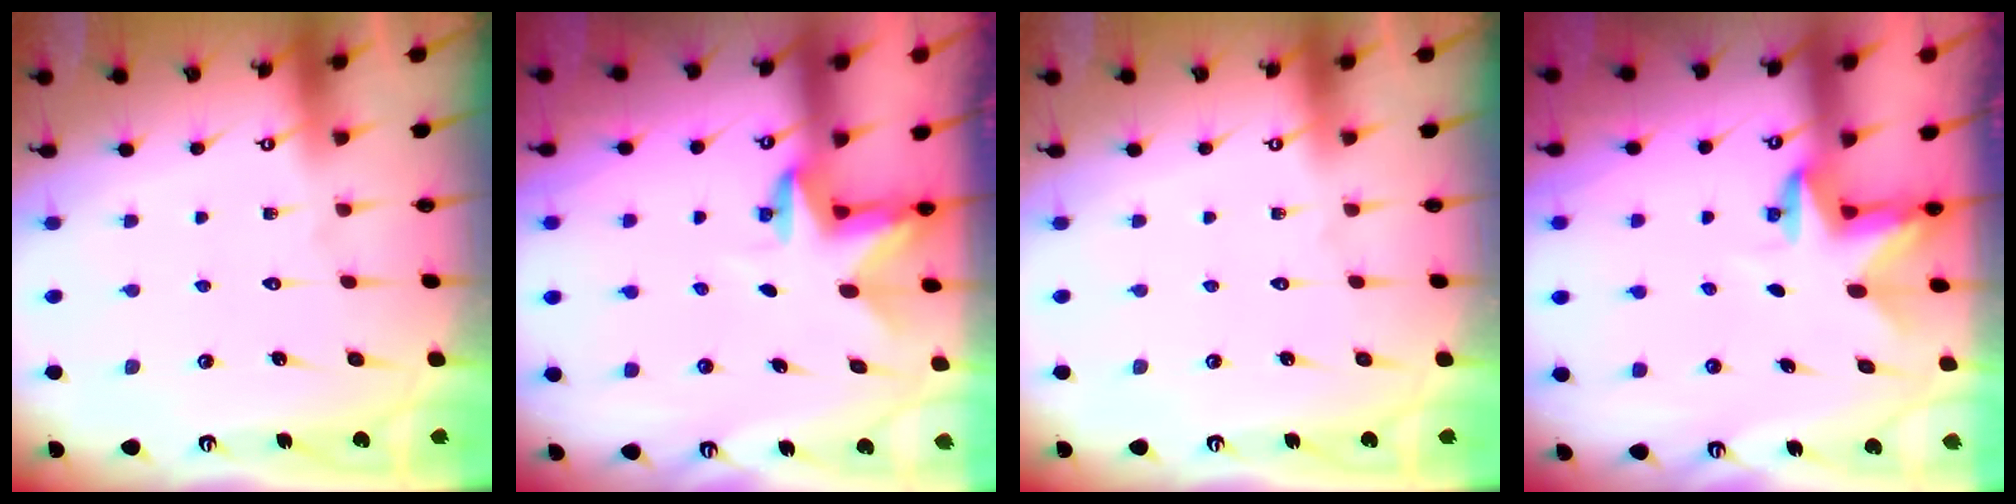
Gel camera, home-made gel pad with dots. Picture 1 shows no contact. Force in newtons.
{"total": 2.9, "press": 2.9, "slide": 0.1}
{"total": 0.0}
{"total": 2.9, "press": 2.9, "slide": 0.1}